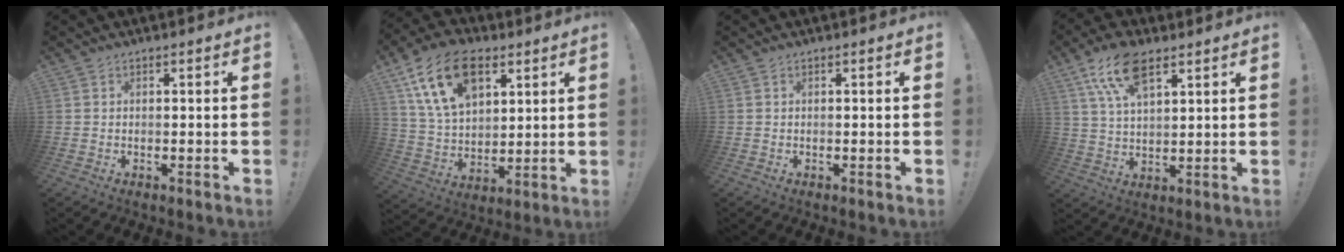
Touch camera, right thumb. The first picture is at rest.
{"total": 19.3, "force": [9.1, 12.0, 12.0], "torque": [-0.218, -0.038, 0.169]}
{"total": 0.0}
{"total": 12.5, "force": [7.2, 5.6, 8.5], "torque": [-0.150, -0.017, 0.131]}